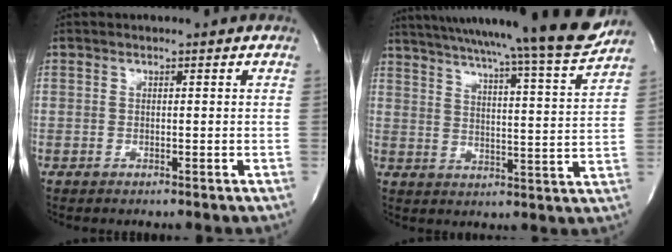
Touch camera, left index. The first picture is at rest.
{"total": 24.0, "force": [21.3, -1.3, 11.0], "torque": [-0.179, -0.050, 0.285]}